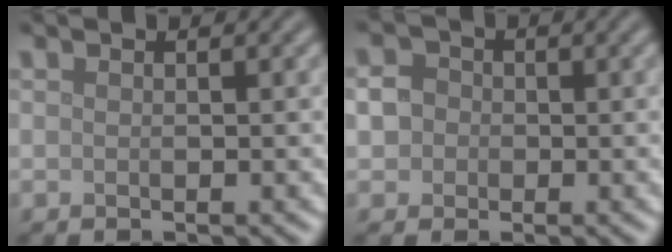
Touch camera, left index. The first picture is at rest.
{"total": 3.8, "force": [0.3, 3.4, 1.6], "torque": [-0.011, 0.018, -0.019]}